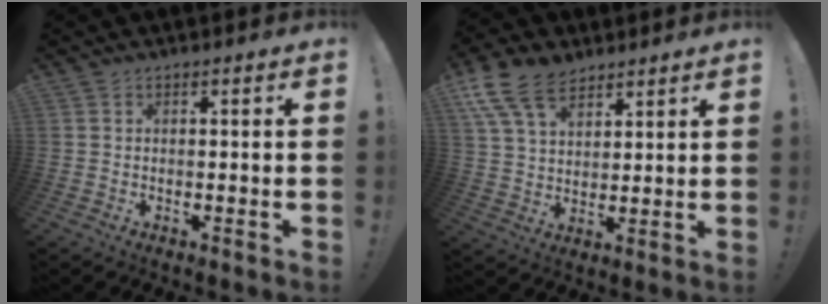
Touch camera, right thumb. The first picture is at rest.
{"total": 13.6, "force": [8.9, 7.7, 6.9], "torque": [-0.138, -0.039, 0.168]}